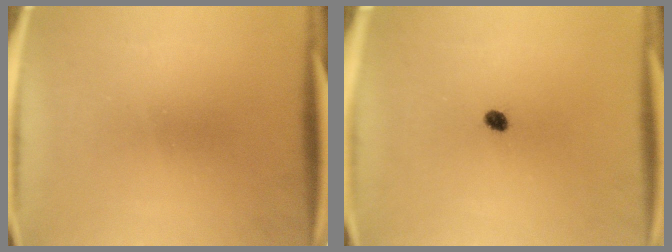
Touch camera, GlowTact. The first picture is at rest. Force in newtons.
{"total": 1.7}